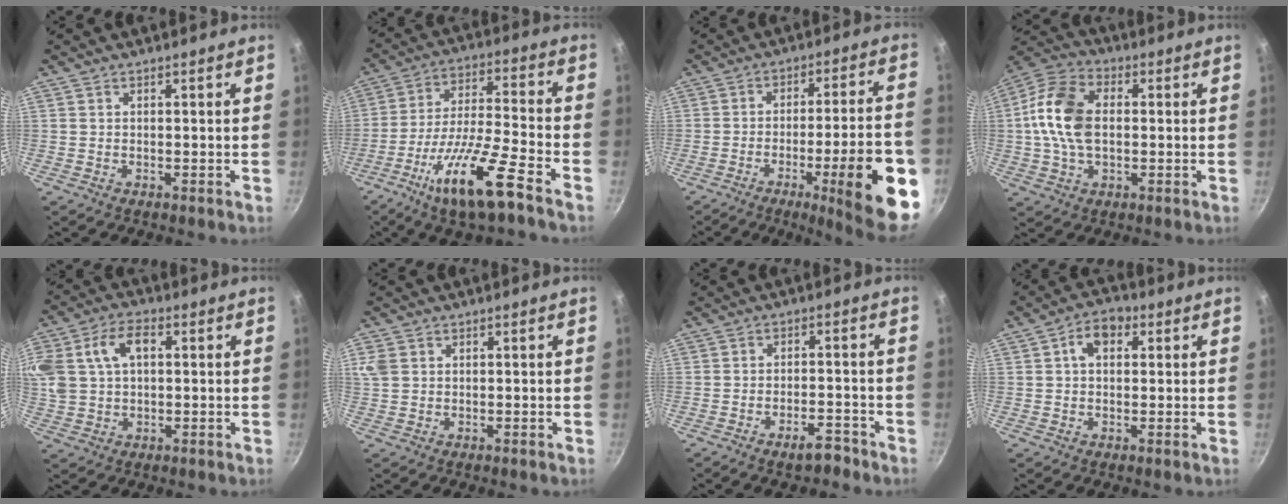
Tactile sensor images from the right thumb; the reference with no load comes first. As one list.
[{"total": 16.0, "force": [-9.1, 2.4, 12.9], "torque": [-0.245, 0.040, -0.169]}, {"total": 20.5, "force": [-7.6, 3.9, 18.7], "torque": [-0.234, 0.029, -0.101]}, {"total": 13.6, "force": [0.5, 8.9, 10.2], "torque": [-0.183, 0.022, -0.007]}, {"total": 17.7, "force": [4.4, 12.6, 11.6], "torque": [-0.272, 0.043, 0.082]}, {"total": 3.5, "force": [1.1, 2.7, 1.9], "torque": [-0.037, 0.002, 0.025]}, {"total": 4.6, "force": [-3.3, 1.6, 2.8], "torque": [-0.027, 0.026, -0.043]}, {"total": 6.1, "force": [1.8, 4.1, 4.1], "torque": [-0.042, 0.008, 0.019]}]